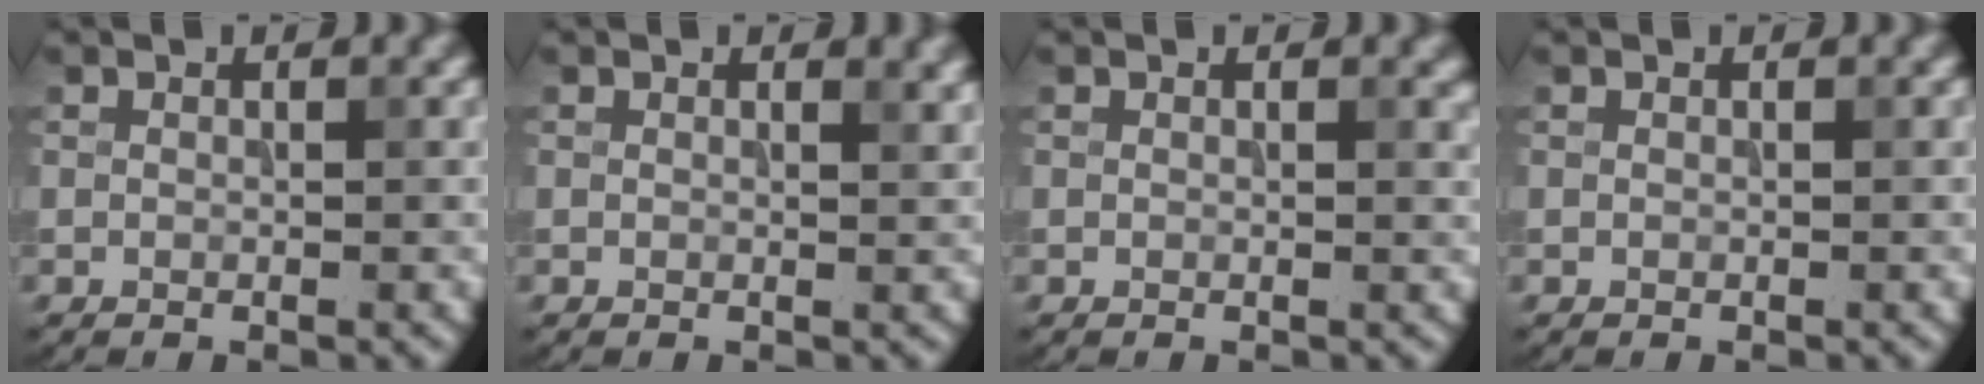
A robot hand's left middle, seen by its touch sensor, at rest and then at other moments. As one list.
[{"total": 1.1, "force": [0.7, 0.4, 0.6], "torque": [-0.009, -0.001, 0.014]}, {"total": 0.6, "force": [0.4, 0.1, 0.4], "torque": [-0.007, -0.002, 0.008]}, {"total": 0.0}]